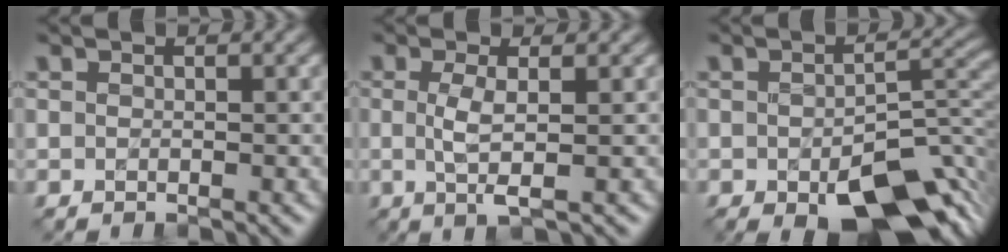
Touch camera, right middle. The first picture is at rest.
{"total": 2.9, "force": [0.0, 0.5, 2.8], "torque": [-0.058, -0.003, 0.000]}
{"total": 9.2, "force": [-4.0, 4.0, 7.2], "torque": [-0.110, -0.016, -0.052]}